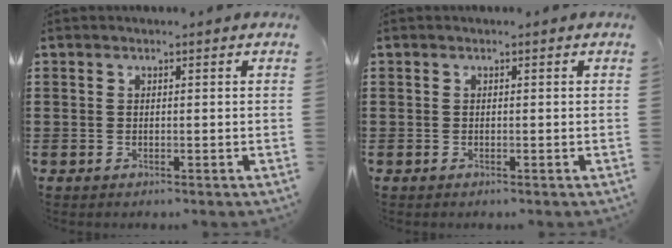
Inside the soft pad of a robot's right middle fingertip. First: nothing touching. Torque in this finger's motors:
{"motor_torque": [0.37, -0.23, 0.06, 0.02]}